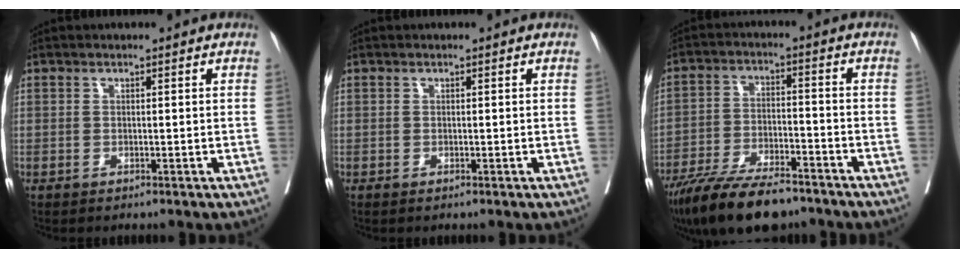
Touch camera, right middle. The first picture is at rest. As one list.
[{"total": 0.0}, {"total": 14.0, "force": [-11.3, 3.6, 7.5], "torque": [-0.135, -0.019, -0.193]}]